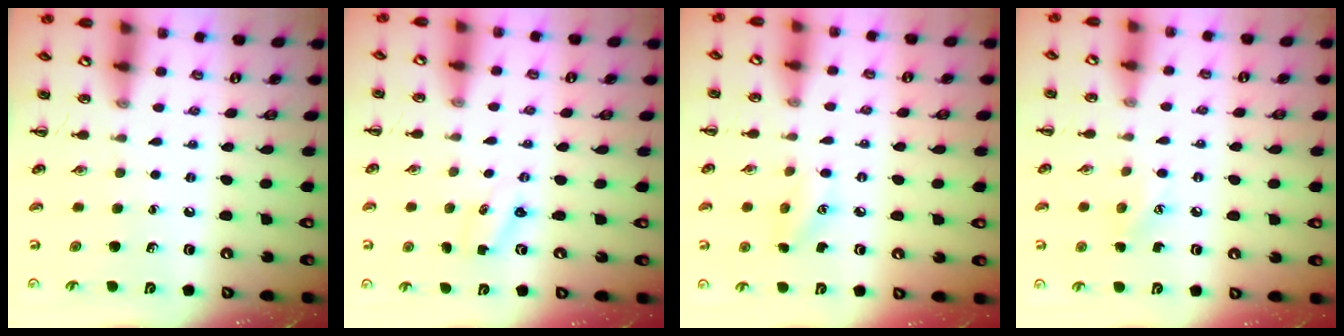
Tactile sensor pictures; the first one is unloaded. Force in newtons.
{"total": 1.9, "press": 1.8, "slide": 0.6}
{"total": 6.0, "press": 5.8, "slide": 1.6}
{"total": 6.3, "press": 6.0, "slide": 1.8}